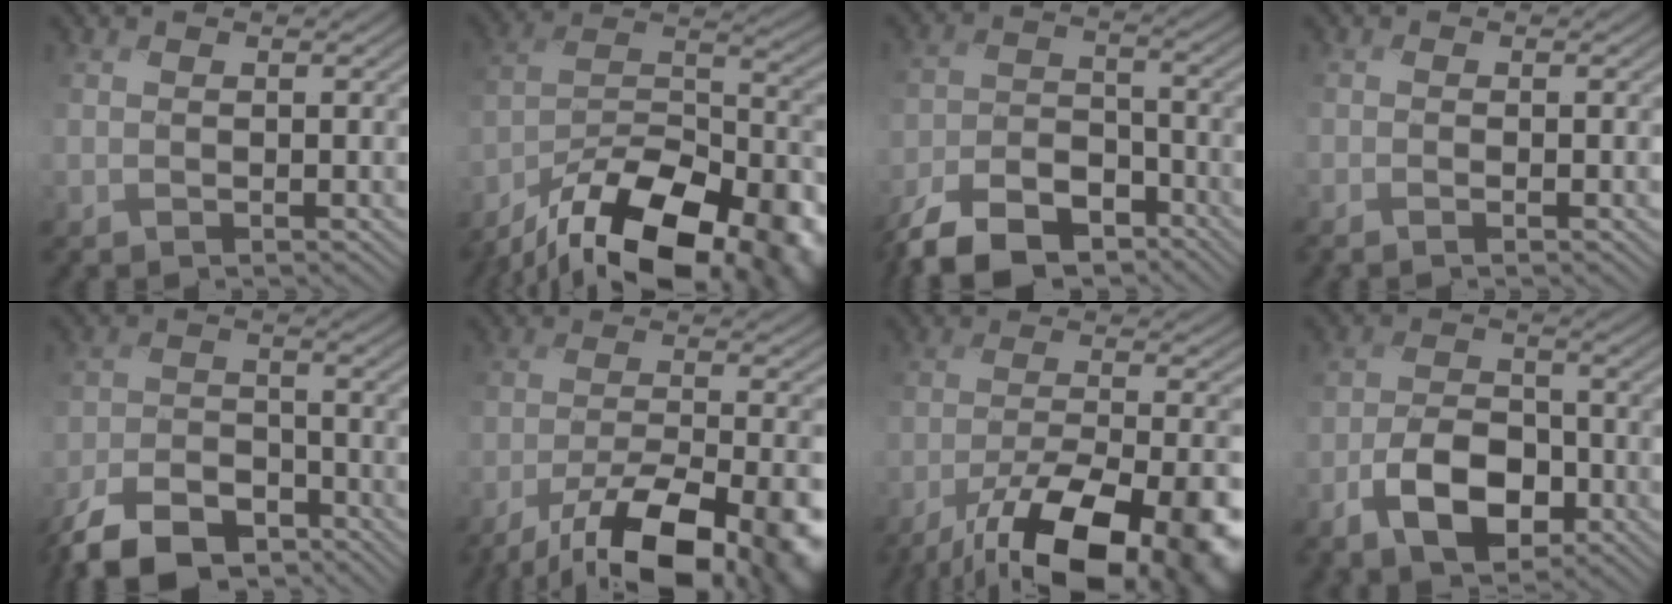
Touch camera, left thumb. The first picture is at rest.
{"total": 19.4, "force": [-15.1, 6.6, 10.3], "torque": [-0.189, -0.048, -0.232]}
{"total": 11.7, "force": [-9.2, 4.8, 5.3], "torque": [-0.115, -0.012, -0.173]}
{"total": 0.8, "force": [-0.5, -0.4, 0.5], "torque": [-0.008, 0.002, -0.011]}
{"total": 10.2, "force": [-8.1, 4.2, 4.7], "torque": [-0.101, -0.011, -0.156]}
{"total": 15.3, "force": [-10.7, 4.3, 10.0], "torque": [-0.172, -0.034, -0.158]}
{"total": 17.8, "force": [-12.3, 5.1, 11.8], "torque": [-0.182, -0.043, -0.186]}
{"total": 7.7, "force": [-3.9, 4.2, 5.2], "torque": [-0.099, 0.001, -0.080]}